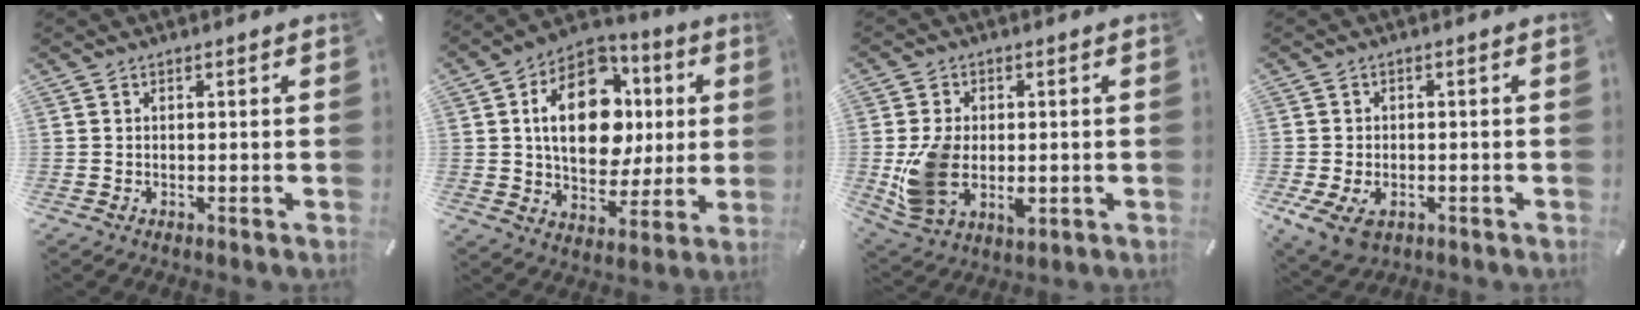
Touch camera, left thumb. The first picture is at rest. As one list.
[{"total": 19.4, "force": [3.4, 13.5, 13.5], "torque": [-0.221, 0.000, 0.061]}, {"total": 9.7, "force": [-0.9, 7.2, 6.4], "torque": [-0.144, 0.004, -0.010]}, {"total": 6.0, "force": [-2.3, 4.3, 3.5], "torque": [-0.082, 0.006, -0.041]}]